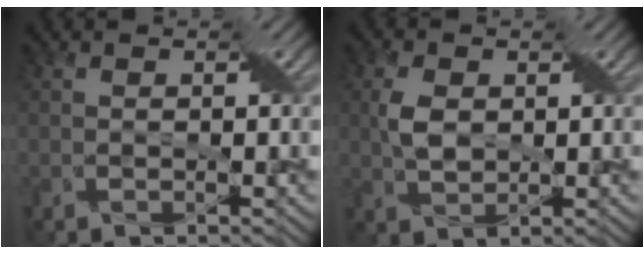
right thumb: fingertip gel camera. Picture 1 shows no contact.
{"total": 3.4, "force": [0.5, 2.4, 2.4], "torque": [-0.058, 0.002, 0.010]}